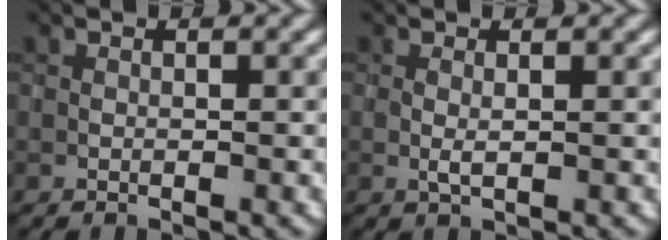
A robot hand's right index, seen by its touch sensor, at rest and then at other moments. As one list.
[{"total": 1.0, "force": [0.0, 0.3, 1.0], "torque": [-0.022, -0.001, 0.001]}]